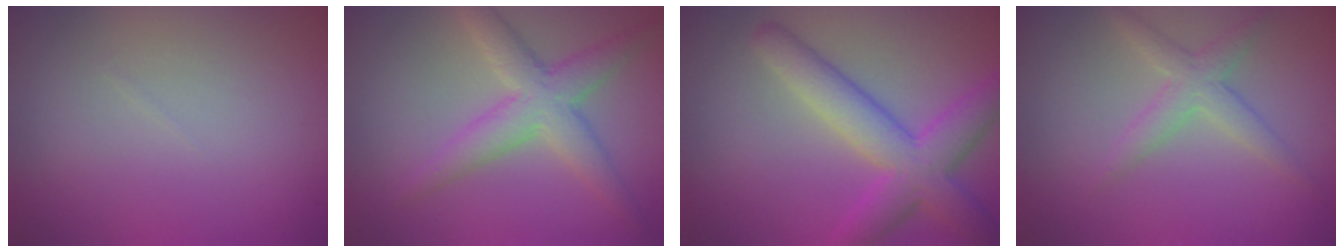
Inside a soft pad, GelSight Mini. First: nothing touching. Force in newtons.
{"total": 4.3, "press": 4.3, "slide": 0.0}
{"total": 6.0, "press": 6.0, "slide": 0.2}
{"total": 2.4, "press": 2.4, "slide": 0.1}